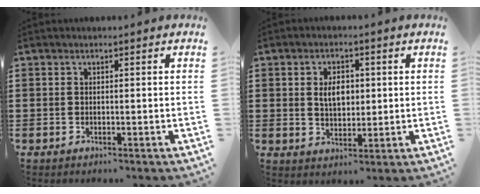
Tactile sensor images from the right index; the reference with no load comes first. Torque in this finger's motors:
{"motor_torque": [0.11, 0.04, 0.21, 0.10]}